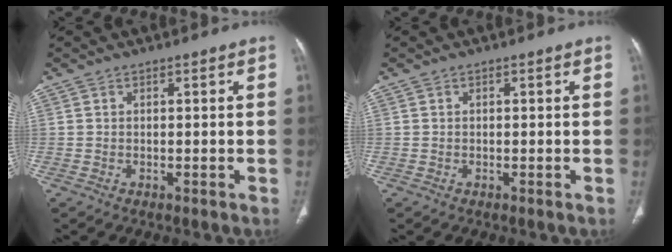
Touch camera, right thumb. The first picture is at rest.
{"total": 0.0}